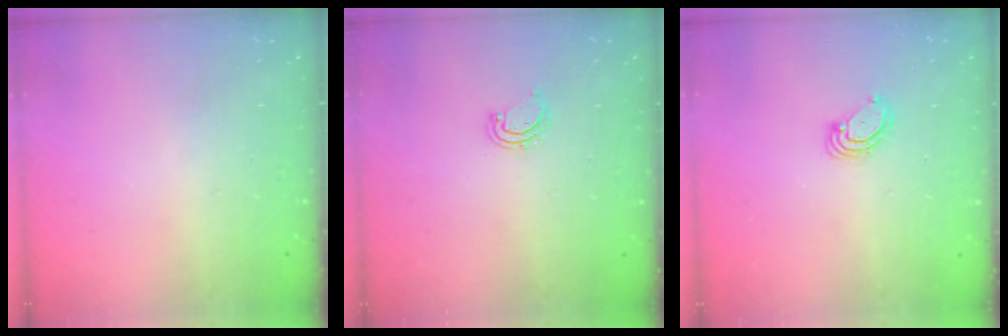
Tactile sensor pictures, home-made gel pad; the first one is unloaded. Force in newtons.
{"total": 2.5, "press": 2.5, "slide": 0.3}
{"total": 3.5, "press": 3.5, "slide": 0.3}